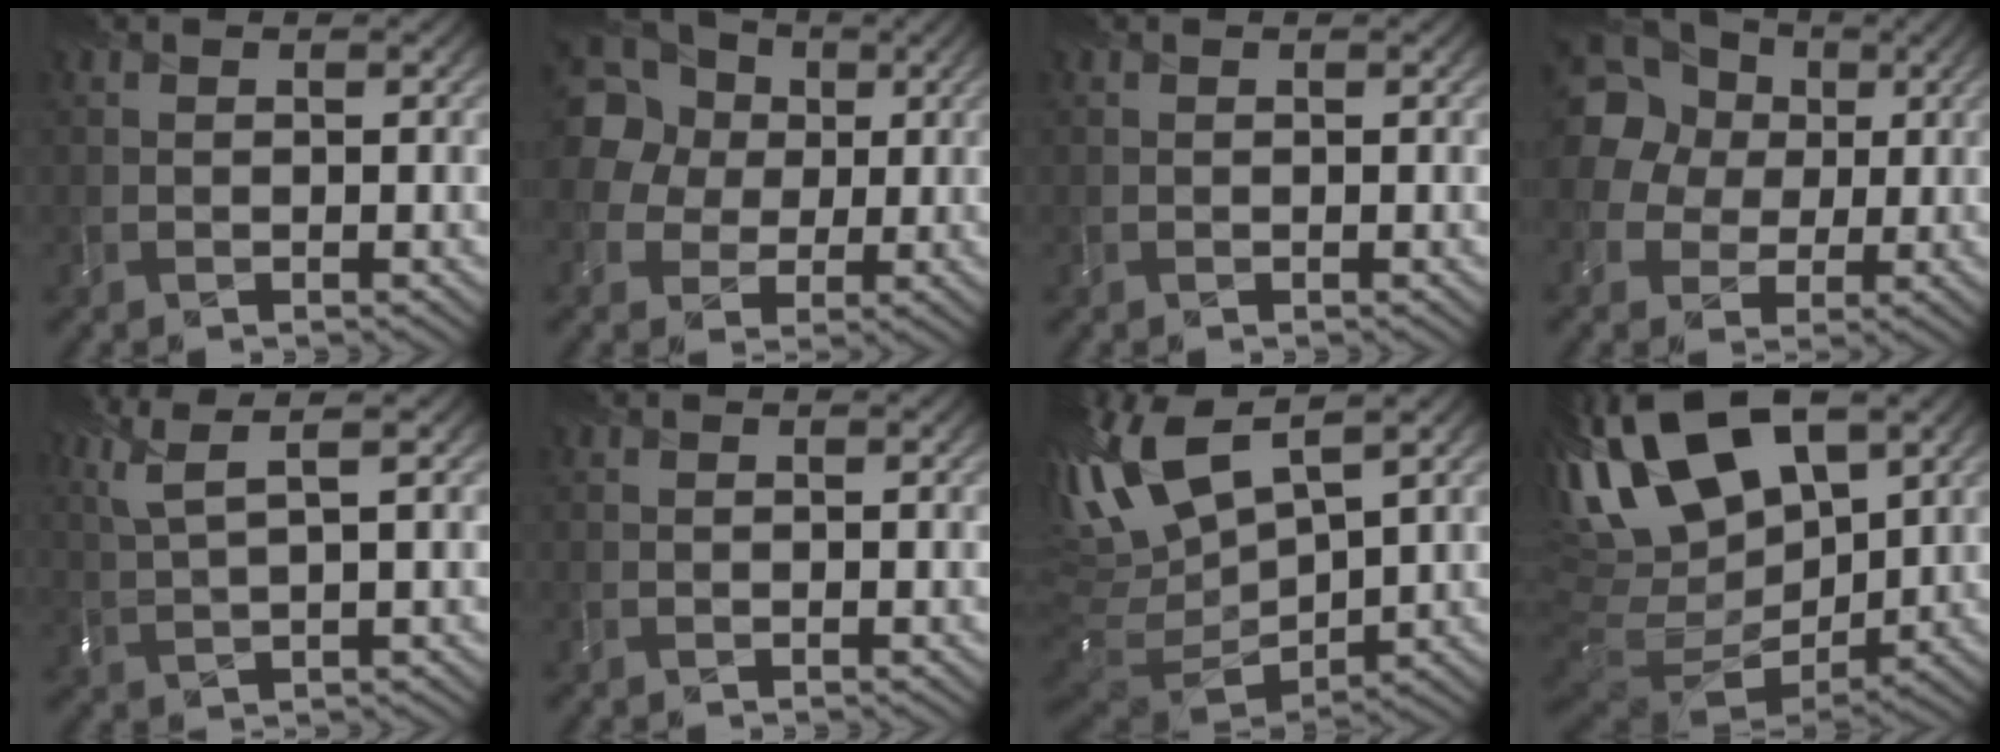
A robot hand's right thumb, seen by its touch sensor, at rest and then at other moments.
{"total": 14.6, "force": [4.0, 12.6, 6.3], "torque": [-0.202, 0.026, 0.062]}
{"total": 0.0}
{"total": 16.4, "force": [4.4, 14.2, 7.0], "torque": [-0.213, 0.022, 0.060]}
{"total": 5.7, "force": [3.2, 1.3, 4.6], "torque": [-0.101, 0.016, 0.070]}
{"total": 0.0}
{"total": 15.4, "force": [3.8, 7.0, 13.1], "torque": [-0.292, -0.001, 0.085]}
{"total": 19.3, "force": [5.8, 10.8, 14.9], "torque": [-0.304, 0.016, 0.123]}